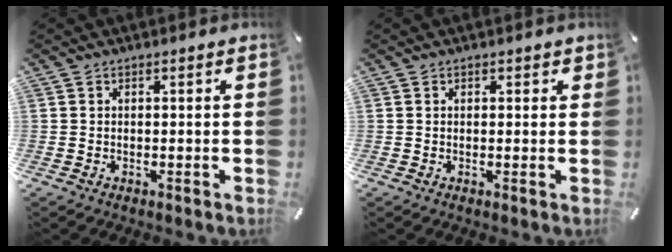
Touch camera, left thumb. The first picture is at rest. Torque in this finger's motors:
{"motor_torque": [-0.09, -0.40, 0.04, 0.09, -0.02]}